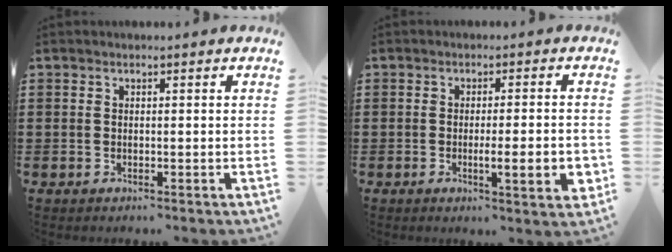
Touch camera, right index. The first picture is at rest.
{"total": 5.6, "force": [-1.3, 0.6, 5.4], "torque": [-0.078, -0.010, -0.022]}